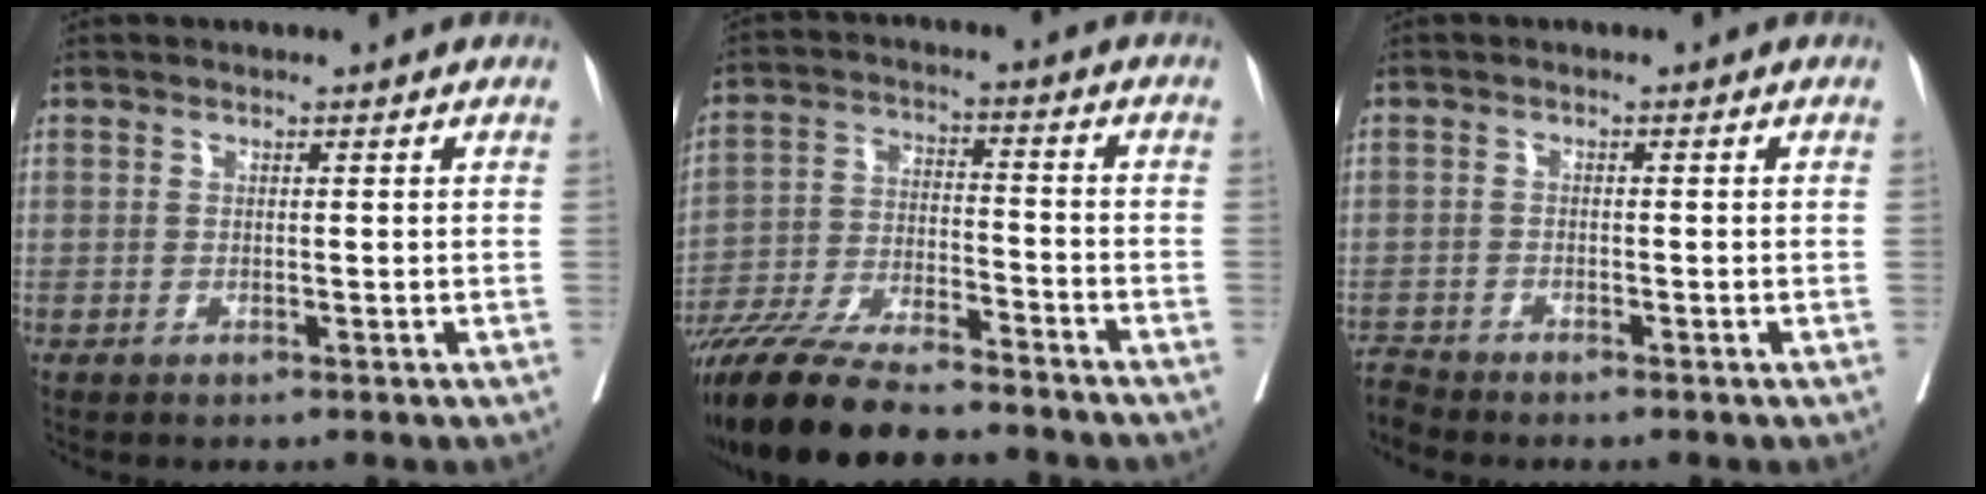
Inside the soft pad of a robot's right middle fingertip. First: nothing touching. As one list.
[{"total": 19.1, "force": [-16.5, 2.8, 9.4], "torque": [-0.194, -0.034, -0.282]}, {"total": 2.1, "force": [-2.1, -0.4, -0.5], "torque": [0.011, -0.013, -0.039]}]